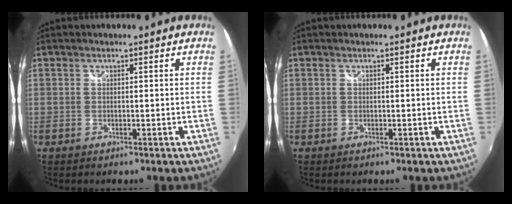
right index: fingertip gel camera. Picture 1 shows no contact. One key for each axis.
{"total": 0.0}